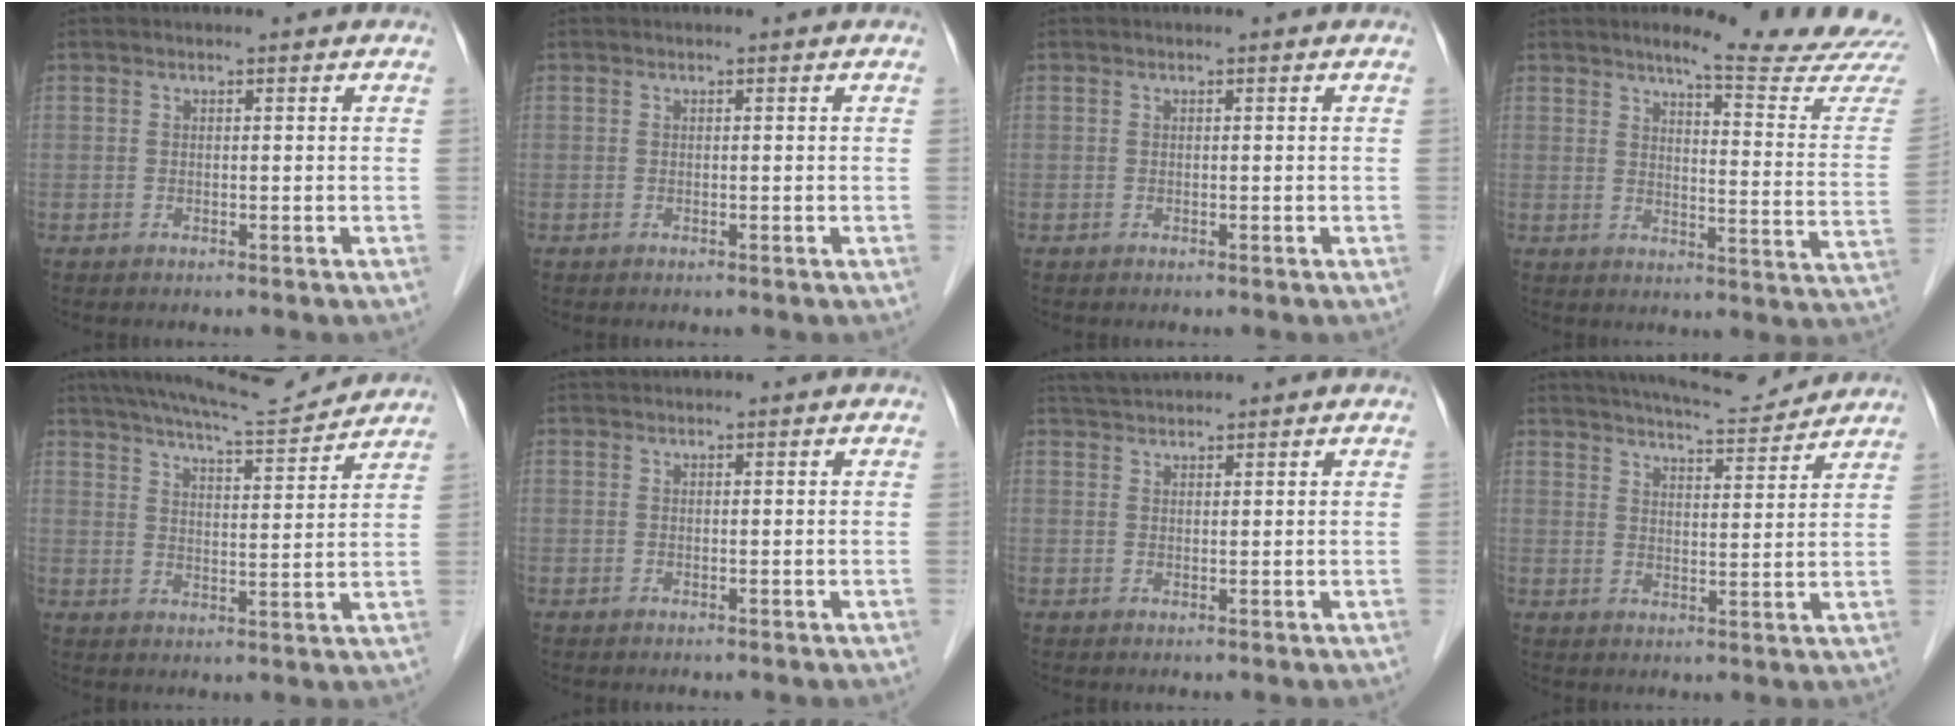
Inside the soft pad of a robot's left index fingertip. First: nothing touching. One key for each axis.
{"total": 0.0}
{"total": 0.0}
{"total": 16.0, "fx": 15.0, "fy": -1.1, "fz": 5.6, "tx": -0.076, "ty": -0.104, "tz": 0.168}
{"total": 12.3, "fx": 11.6, "fy": 0.4, "fz": 4.0, "tx": -0.073, "ty": 0.010, "tz": 0.170}
{"total": 1.5, "fx": 1.4, "fy": 0.2, "fz": 0.4, "tx": -0.009, "ty": 0.024, "tz": 0.028}
{"total": 3.9, "fx": 3.8, "fy": 0.1, "fz": 1.0, "tx": -0.021, "ty": 0.030, "tz": 0.072}
{"total": 10.2, "fx": 9.8, "fy": 0.7, "fz": 2.8, "tx": -0.049, "ty": 0.008, "tz": 0.138}